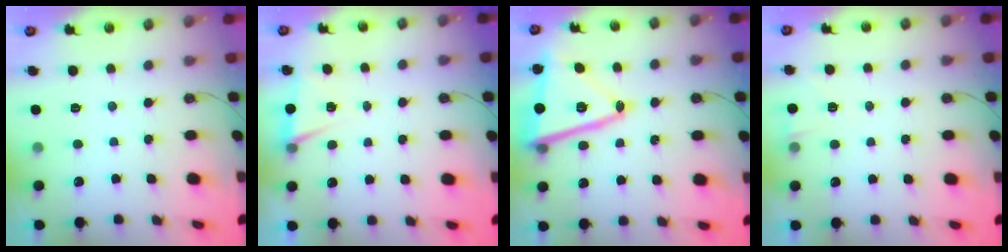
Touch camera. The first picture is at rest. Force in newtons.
{"total": 5.4, "press": 3.2, "slide": 4.3}
{"total": 18.6, "press": 18.5, "slide": 1.7}
{"total": 2.7, "press": 2.1, "slide": 1.6}